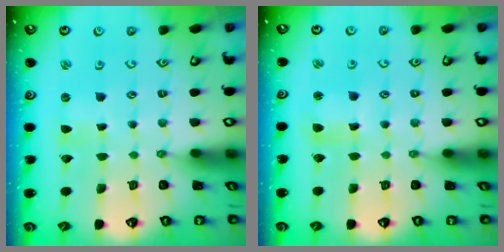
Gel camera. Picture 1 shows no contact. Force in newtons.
{"total": 3.2, "press": 3.2, "slide": 0.2}